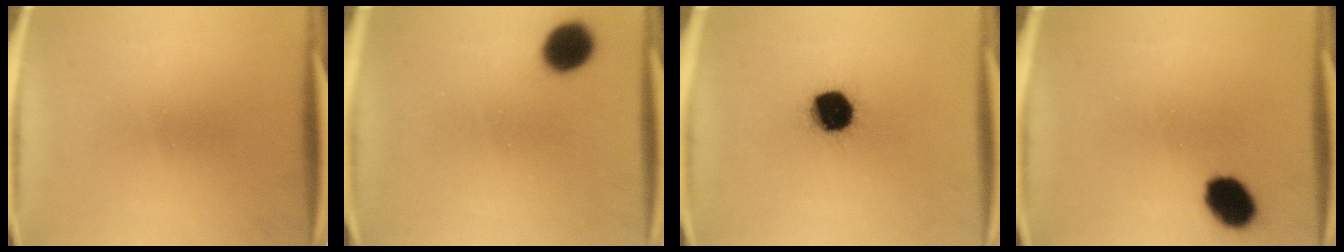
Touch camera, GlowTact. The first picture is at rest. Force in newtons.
{"total": 8.1}
{"total": 13.0}
{"total": 8.4}